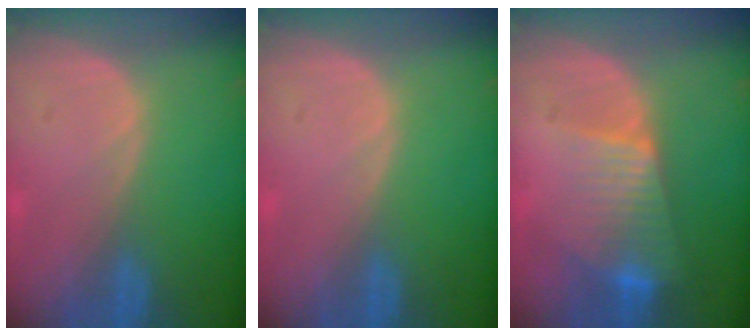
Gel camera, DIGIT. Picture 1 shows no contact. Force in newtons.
{"total": 0.0}
{"total": 7.8, "press": 6.7, "slide": 4.1}